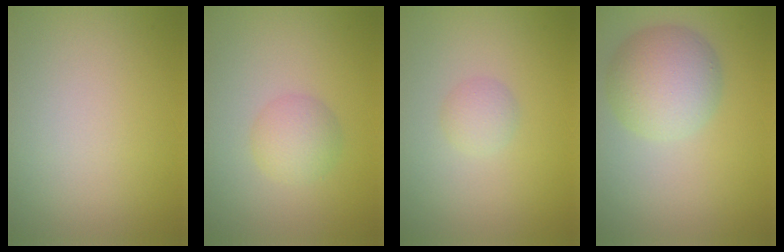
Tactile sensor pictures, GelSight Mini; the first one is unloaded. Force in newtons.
{"total": 2.5, "press": 2.5, "slide": 0.1}
{"total": 1.4, "press": 1.4, "slide": 0.1}
{"total": 5.8, "press": 5.8, "slide": 0.2}